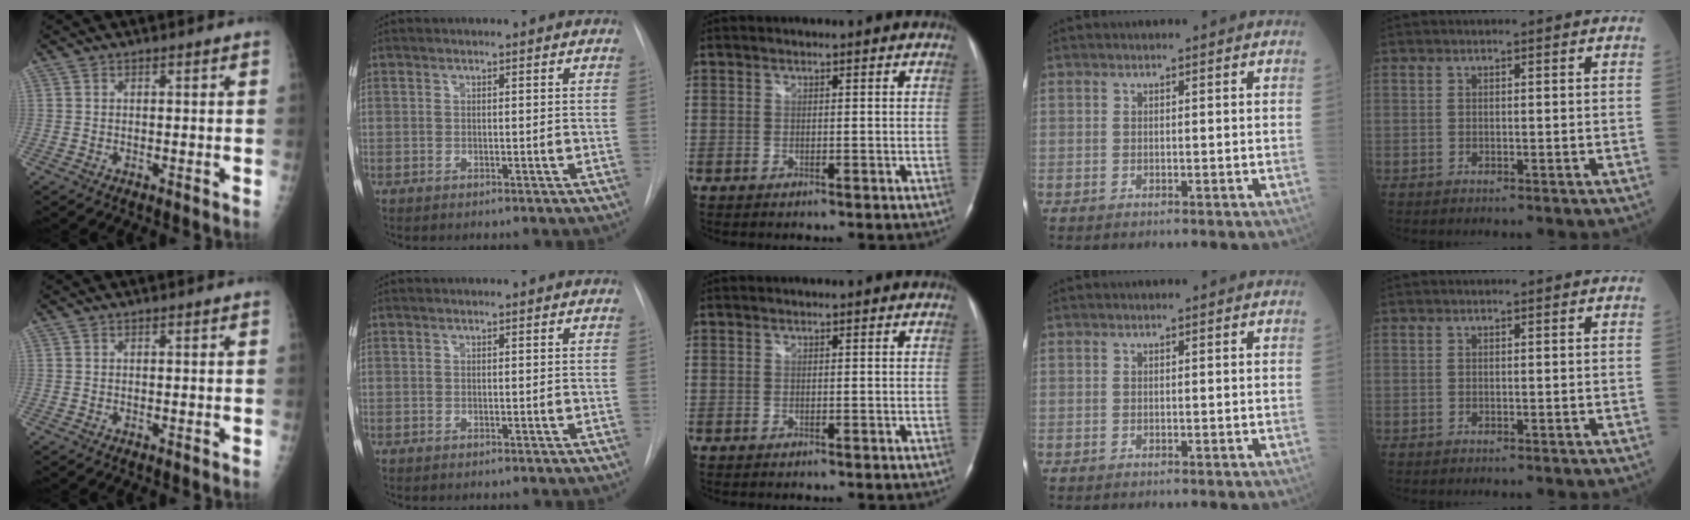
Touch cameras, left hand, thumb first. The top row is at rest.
{}